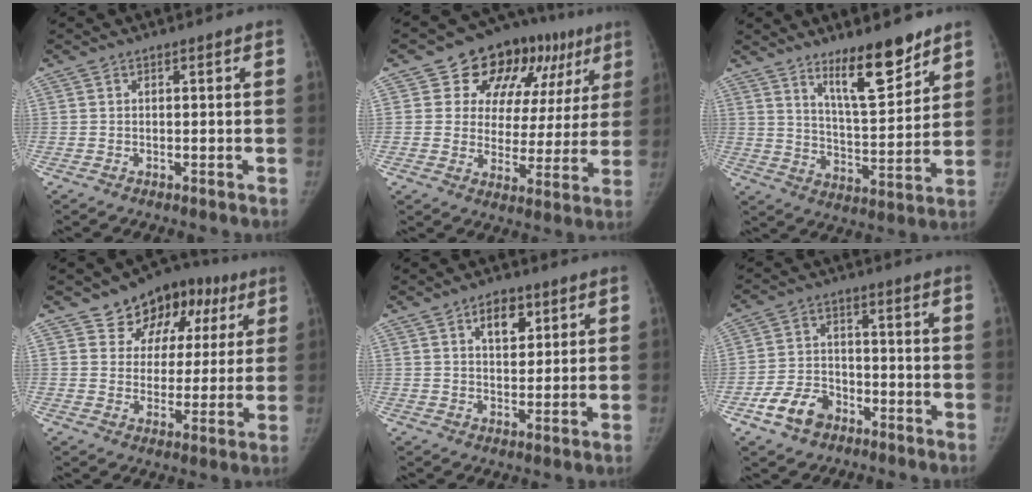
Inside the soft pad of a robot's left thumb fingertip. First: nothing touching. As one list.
[{"total": 18.2, "force": [9.3, 12.6, 9.2], "torque": [-0.062, -0.004, 0.124]}, {"total": 12.6, "force": [8.9, 3.3, 8.4], "torque": [-0.109, -0.074, 0.153]}, {"total": 13.9, "force": [7.2, 10.2, 6.1], "torque": [-0.027, -0.003, 0.102]}, {"total": 6.4, "force": [3.2, 3.8, 4.1], "torque": [-0.037, -0.016, 0.048]}, {"total": 8.4, "force": [-4.8, 5.7, 3.8], "torque": [-0.057, 0.028, -0.086]}]